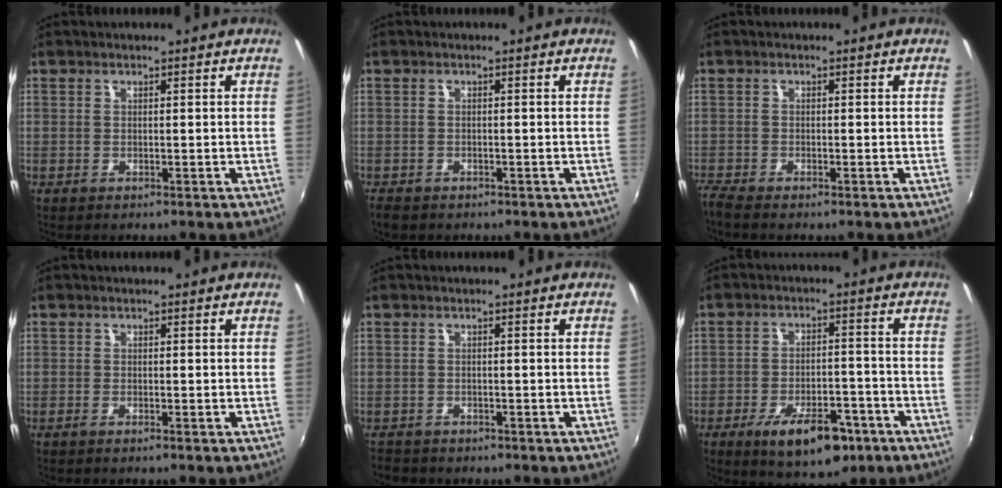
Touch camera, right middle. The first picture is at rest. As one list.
[{"total": 2.7, "force": [-2.0, 1.5, 1.0], "torque": [-0.028, -0.010, -0.035]}, {"total": 2.1, "force": [-2.0, 0.2, 0.8], "torque": [-0.024, -0.010, -0.041]}, {"total": 0.9, "force": [-0.8, -0.1, 0.5], "torque": [-0.012, -0.002, -0.017]}, {"total": 3.1, "force": [-2.5, 1.6, 0.6], "torque": [-0.022, -0.009, -0.044]}, {"total": 12.0, "force": [-7.1, 5.1, 8.2], "torque": [-0.149, -0.005, -0.100]}]